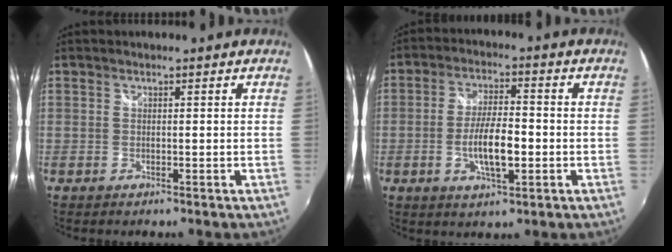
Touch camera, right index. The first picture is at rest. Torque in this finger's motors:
{"motor_torque": [0.26, -0.13, 0.33, 0.08]}